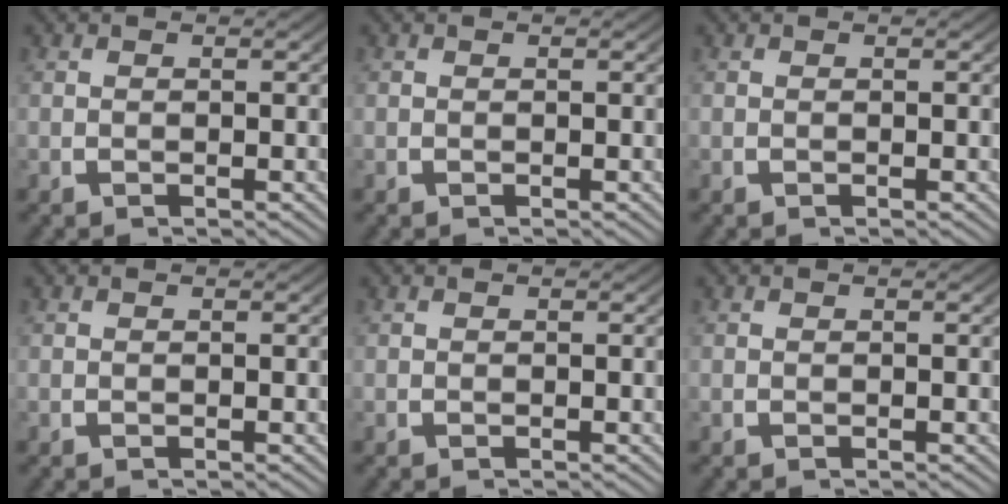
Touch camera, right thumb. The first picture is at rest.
{"total": 0.0}
{"total": 0.0}
{"total": 0.0}
{"total": 0.0}
{"total": 0.0}